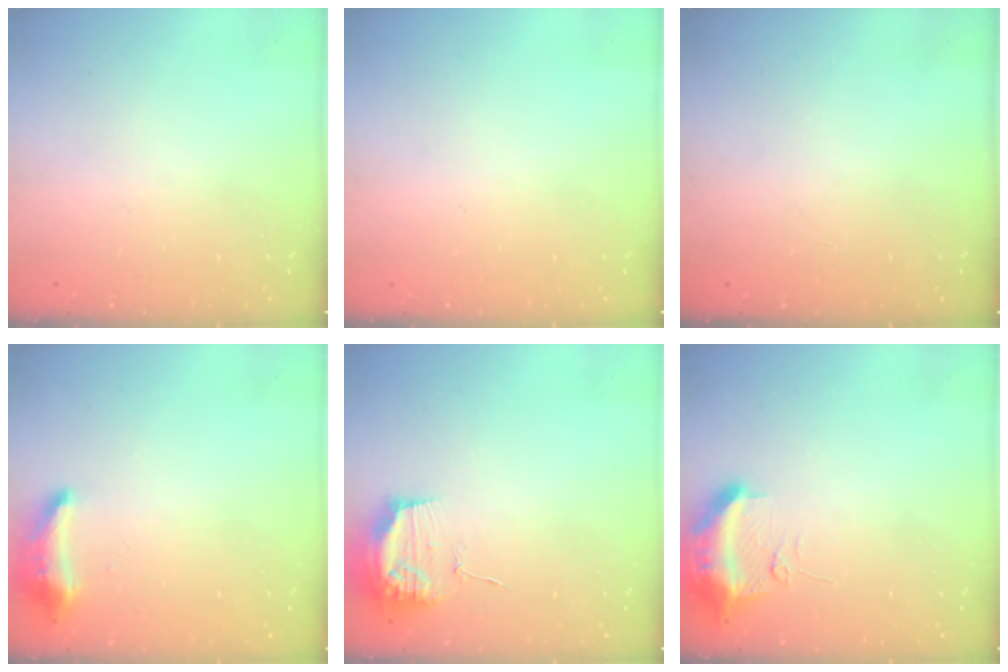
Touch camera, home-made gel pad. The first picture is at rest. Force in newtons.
{"total": 0.0}
{"total": 0.0}
{"total": 9.1, "press": 9.1, "slide": 0.7}
{"total": 12.4, "press": 12.4, "slide": 0.1}
{"total": 12.3, "press": 10.5, "slide": 6.3}